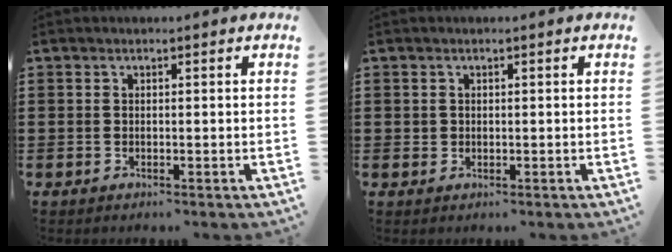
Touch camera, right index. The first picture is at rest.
{"total": 0.7, "force": [0.2, 0.7, 0.0], "torque": [-0.002, 0.004, 0.004]}